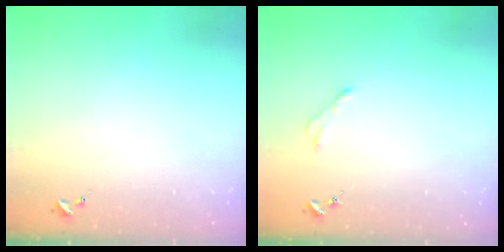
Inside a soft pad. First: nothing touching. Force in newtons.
{"total": 2.8, "press": 2.8, "slide": 0.4}